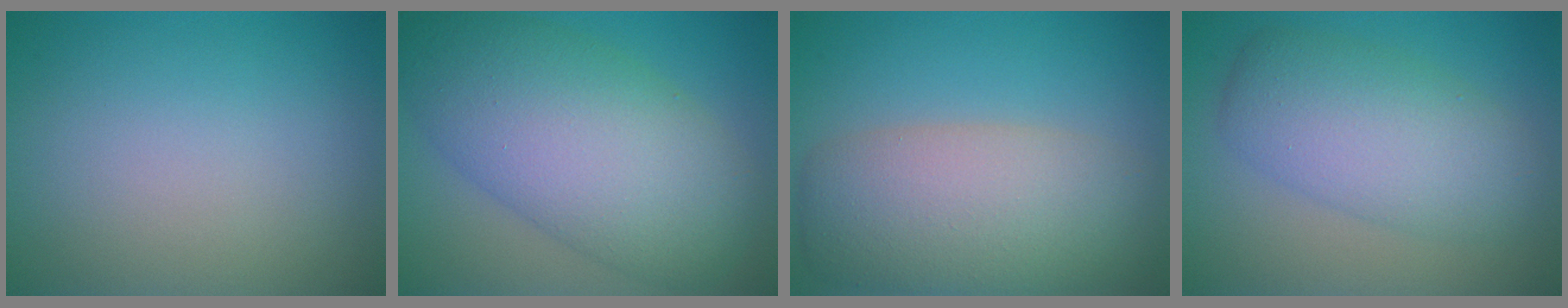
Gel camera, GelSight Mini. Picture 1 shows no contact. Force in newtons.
{"total": 11.4, "press": 11.4, "slide": 0.1}
{"total": 8.1, "press": 8.1, "slide": 0.5}
{"total": 6.3, "press": 6.3, "slide": 0.2}